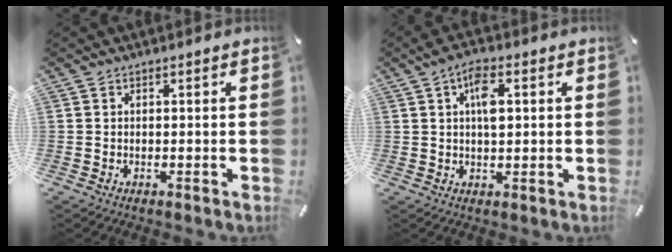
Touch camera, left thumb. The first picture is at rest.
{"total": 6.5, "force": [1.9, 2.9, 5.4], "torque": [-0.098, 0.004, 0.028]}